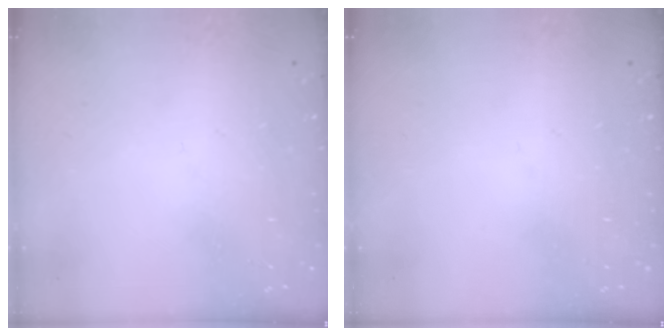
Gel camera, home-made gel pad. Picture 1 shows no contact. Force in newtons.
{"total": 0.0}